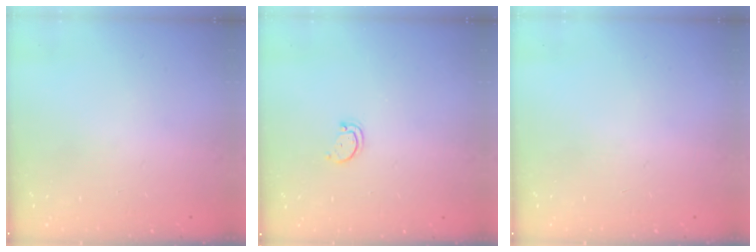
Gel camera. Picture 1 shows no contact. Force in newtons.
{"total": 2.6, "press": 2.5, "slide": 0.4}
{"total": 0.0}